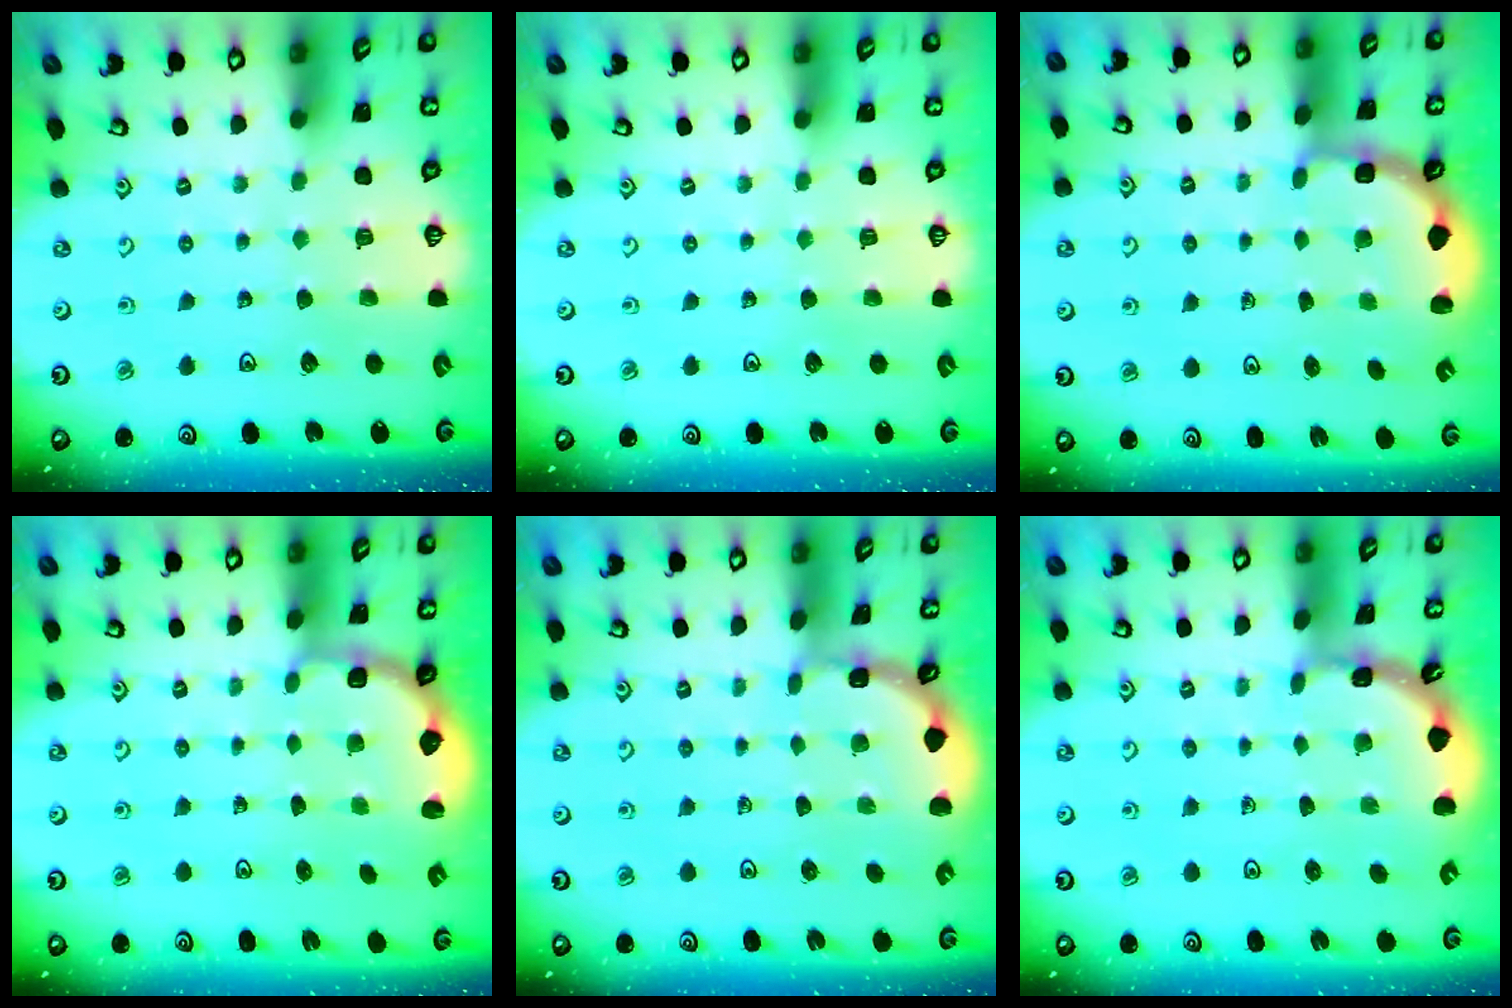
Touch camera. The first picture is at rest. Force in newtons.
{"total": 0.0}
{"total": 2.7, "press": 2.4, "slide": 1.4}
{"total": 2.8, "press": 2.1, "slide": 1.9}
{"total": 1.0, "press": 0.9, "slide": 0.2}
{"total": 1.7, "press": 1.7, "slide": 0.1}